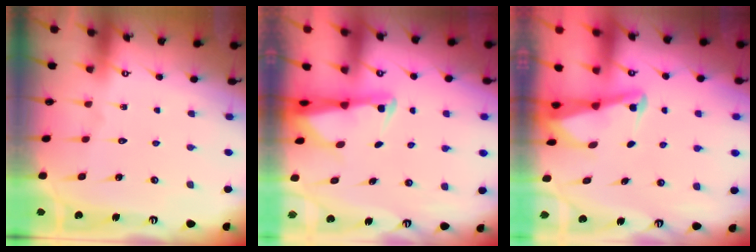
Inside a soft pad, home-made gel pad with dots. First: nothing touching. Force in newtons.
{"total": 2.4, "press": 2.3, "slide": 0.5}
{"total": 2.6, "press": 2.5, "slide": 0.6}